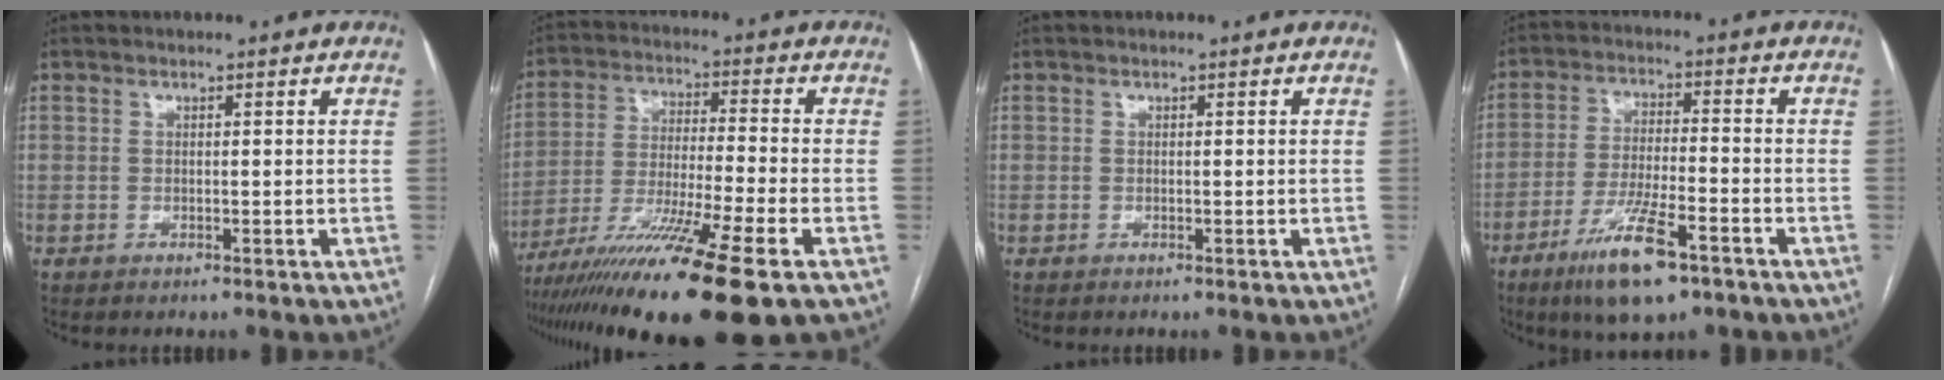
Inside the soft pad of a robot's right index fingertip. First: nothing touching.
{"total": 18.3, "force": [-11.9, -0.6, 13.9], "torque": [-0.230, -0.048, -0.206]}
{"total": 0.0}
{"total": 11.0, "force": [-6.7, 2.1, 8.5], "torque": [-0.165, -0.019, -0.113]}